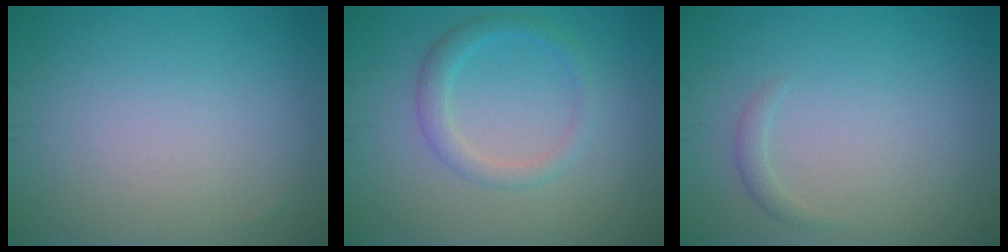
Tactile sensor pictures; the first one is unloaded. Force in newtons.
{"total": 2.3, "press": 2.3, "slide": 0.0}
{"total": 0.9, "press": 0.9, "slide": 0.1}